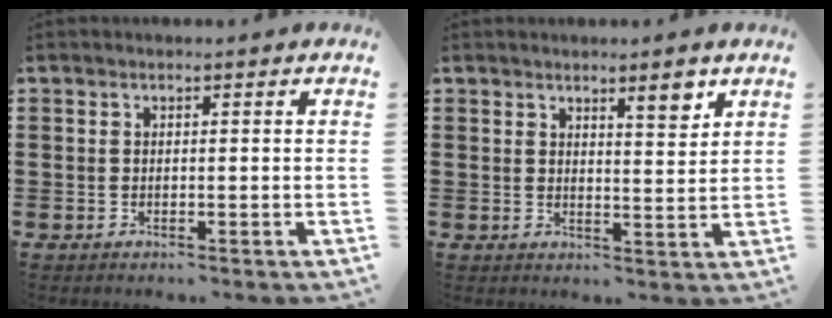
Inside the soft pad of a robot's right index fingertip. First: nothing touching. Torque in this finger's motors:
{"motor_torque": [0.06, 0.01, 0.11, 0.02]}